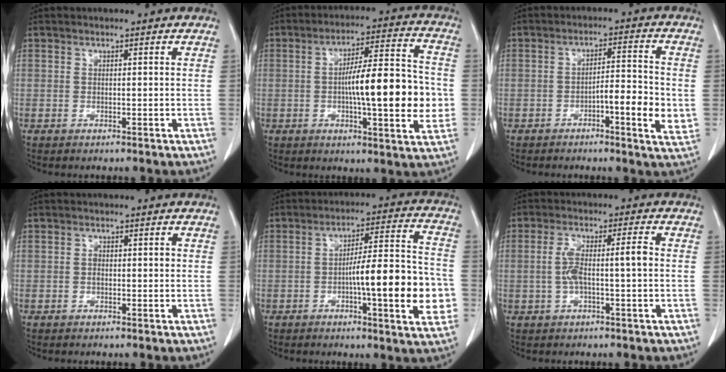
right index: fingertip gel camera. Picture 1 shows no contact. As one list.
[{"total": 15.4, "force": [-1.4, 2.6, 15.1], "torque": [-0.230, 0.014, -0.022]}, {"total": 7.5, "force": [-1.8, 1.0, 7.2], "torque": [-0.102, 0.001, -0.031]}, {"total": 1.3, "force": [-0.1, 0.8, 1.0], "torque": [-0.014, 0.003, -0.002]}, {"total": 15.1, "force": [-3.1, 2.0, 14.6], "torque": [-0.210, 0.014, -0.044]}, {"total": 5.9, "force": [-0.4, 0.8, 5.8], "torque": [-0.120, 0.022, -0.006]}]